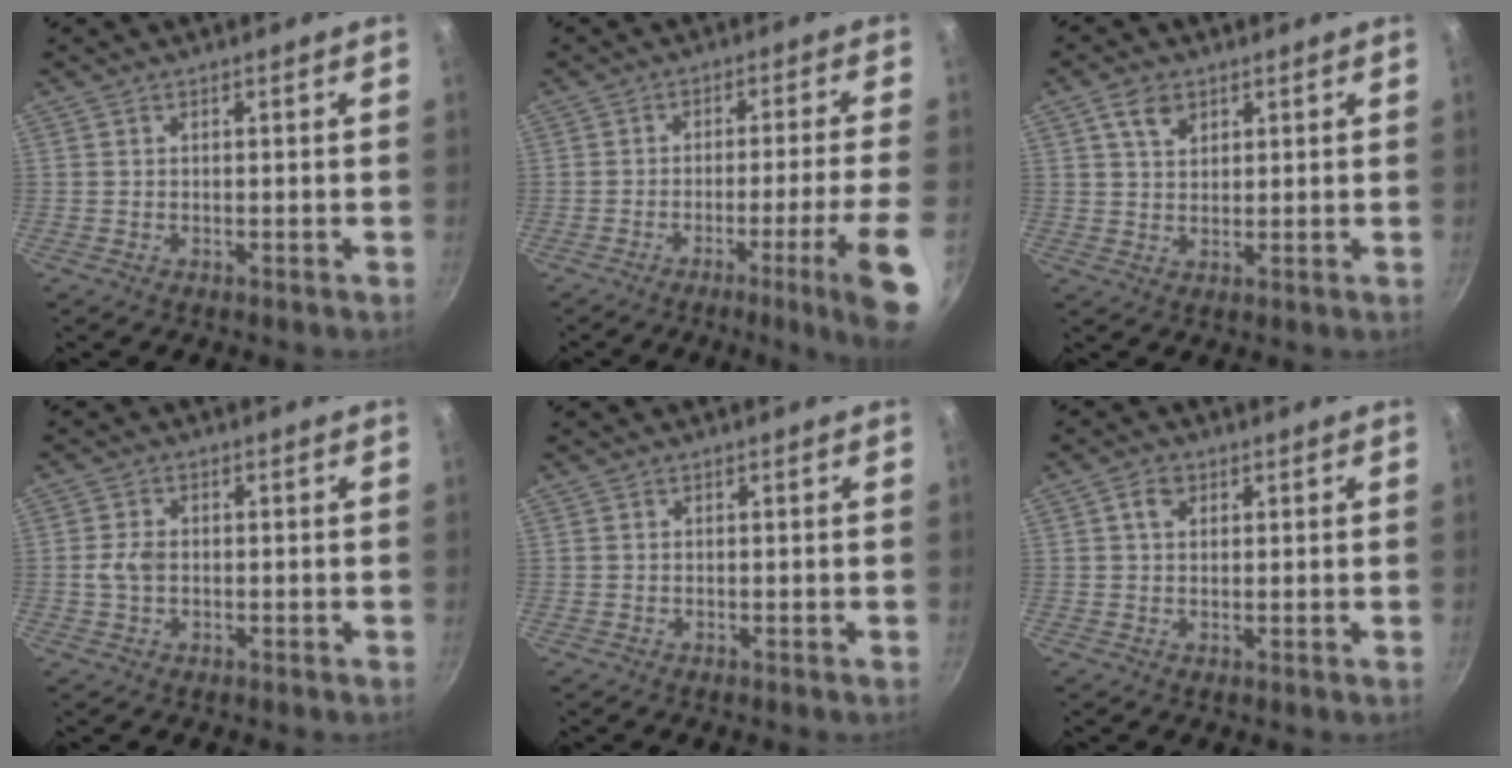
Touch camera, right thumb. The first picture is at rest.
{"total": 12.2, "force": [-5.4, -0.1, 11.0], "torque": [-0.155, 0.021, -0.073]}
{"total": 4.5, "force": [2.4, 2.9, 2.3], "torque": [-0.030, -0.009, 0.045]}
{"total": 3.2, "force": [-0.3, 2.3, 2.1], "torque": [-0.040, 0.008, -0.008]}
{"total": 0.0}
{"total": 2.8, "force": [1.1, 2.1, 1.5], "torque": [-0.017, -0.002, 0.017]}